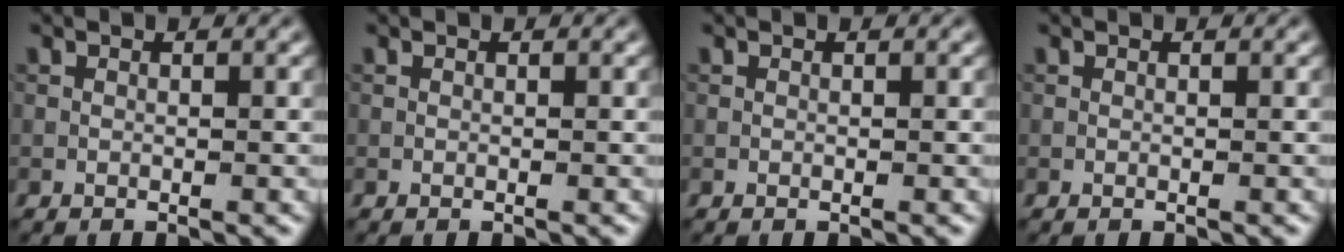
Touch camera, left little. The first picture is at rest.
{"total": 0.0}
{"total": 0.0}
{"total": 0.0}